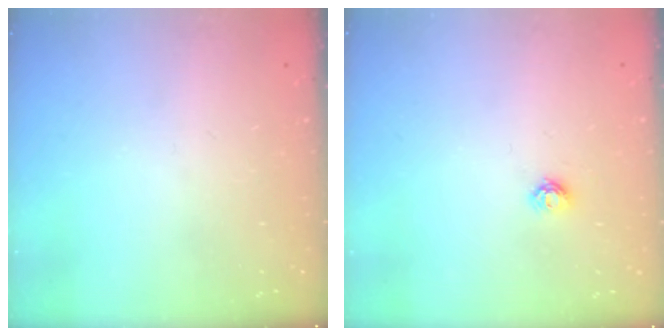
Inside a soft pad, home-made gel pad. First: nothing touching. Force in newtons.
{"total": 3.5, "press": 3.4, "slide": 0.4}